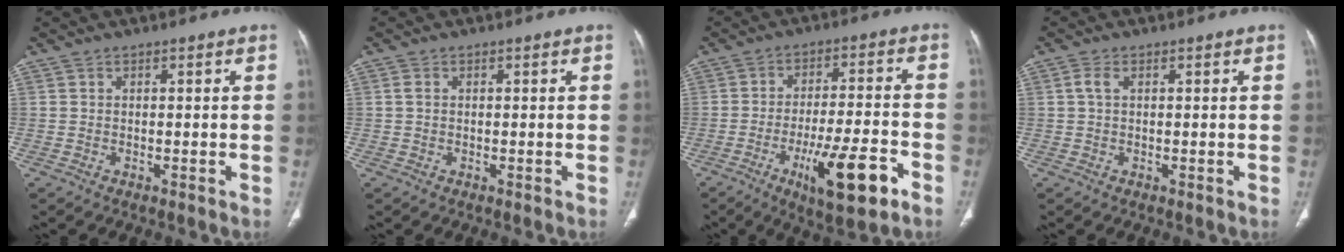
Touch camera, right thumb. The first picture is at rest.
{"total": 1.0, "force": [0.1, 0.7, 0.7], "torque": [-0.013, 0.001, 0.000]}
{"total": 13.9, "force": [-6.6, 3.5, 11.7], "torque": [-0.190, 0.024, -0.097]}
{"total": 1.7, "force": [0.4, 0.9, 1.3], "torque": [-0.035, 0.008, 0.008]}